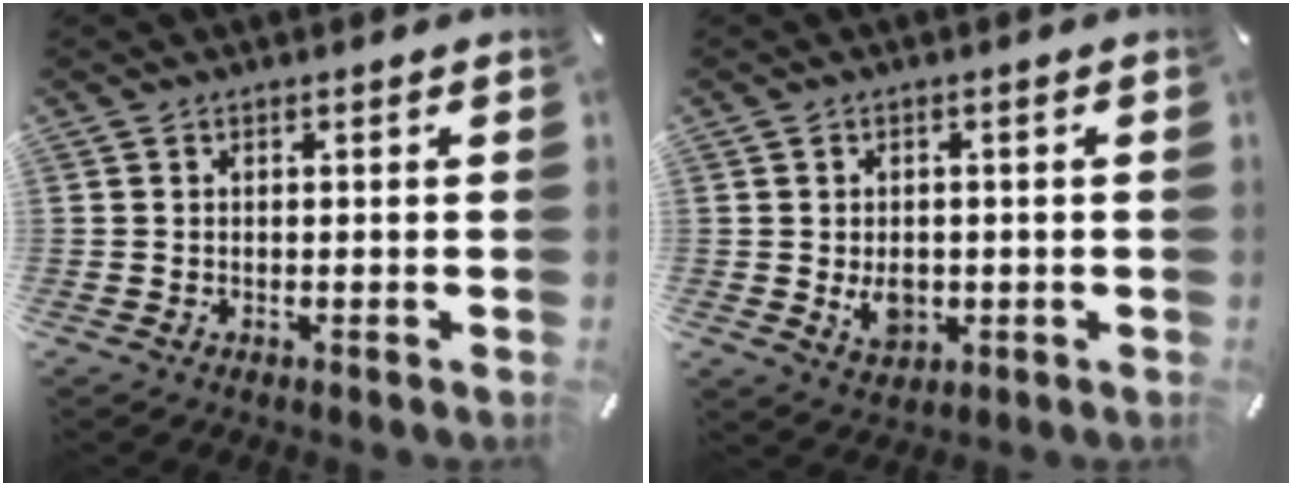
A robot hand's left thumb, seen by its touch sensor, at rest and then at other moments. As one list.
[{"total": 5.2, "force": [-0.7, 4.0, 3.2], "torque": [-0.037, -0.005, -0.013]}]